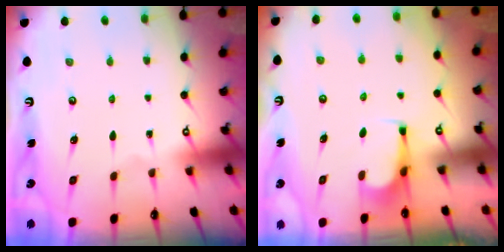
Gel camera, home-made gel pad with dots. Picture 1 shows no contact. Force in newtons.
{"total": 0.7, "press": 0.7, "slide": 0.3}